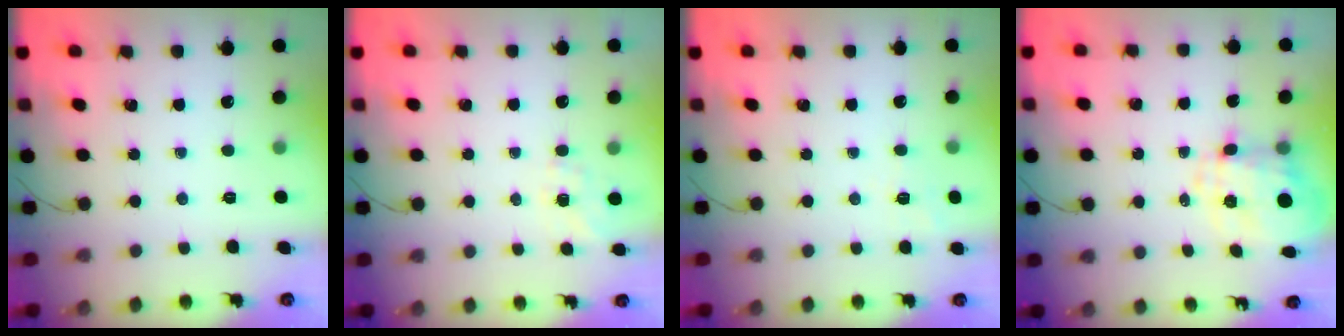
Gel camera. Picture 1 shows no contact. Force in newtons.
{"total": 6.1, "press": 5.9, "slide": 1.4}
{"total": 3.7, "press": 3.3, "slide": 1.7}
{"total": 8.7, "press": 8.5, "slide": 1.7}